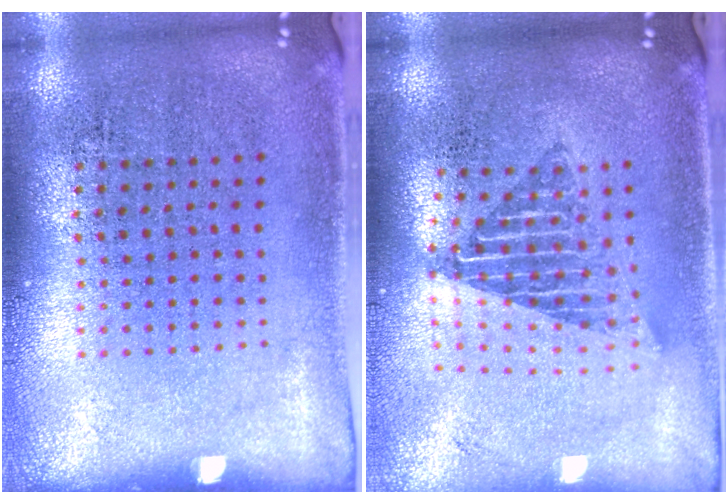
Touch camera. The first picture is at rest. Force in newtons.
{"total": 1.7, "press": 1.4, "slide": 1.0}